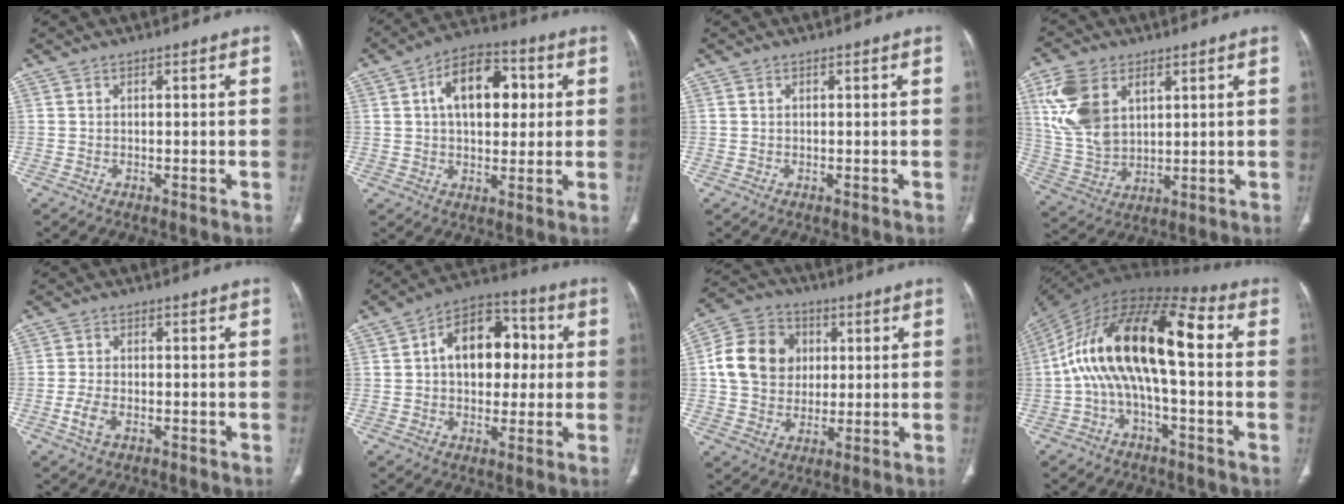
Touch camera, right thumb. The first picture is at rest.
{"total": 13.9, "force": [3.1, 8.2, 10.8], "torque": [-0.138, 0.015, 0.043]}
{"total": 0.0}
{"total": 13.6, "force": [5.0, 8.7, 9.1], "torque": [-0.178, -0.012, 0.110]}
{"total": 3.7, "force": [-1.5, 2.0, 2.7], "torque": [-0.063, 0.005, -0.027]}
{"total": 14.6, "force": [1.9, 9.6, 10.8], "torque": [-0.121, 0.026, 0.021]}
{"total": 14.0, "force": [2.0, 11.9, 7.2], "torque": [-0.110, 0.011, 0.033]}
{"total": 19.3, "force": [0.0, 7.9, 17.6], "torque": [-0.310, 0.056, -0.013]}